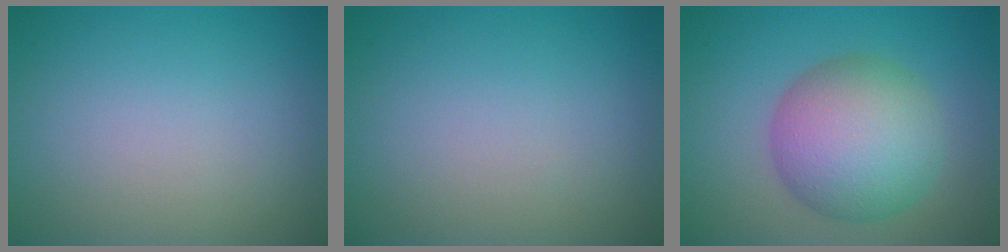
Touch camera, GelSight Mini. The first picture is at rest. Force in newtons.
{"total": 0.0}
{"total": 8.5, "press": 8.5, "slide": 0.3}